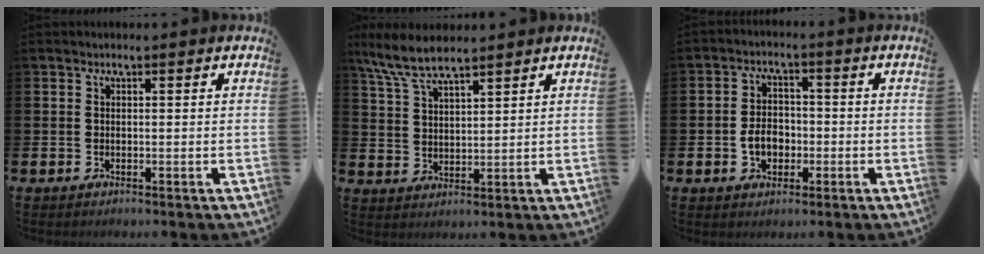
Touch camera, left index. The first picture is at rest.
{"total": 7.2, "force": [6.3, 1.4, 3.2], "torque": [-0.088, -0.014, 0.117]}
{"total": 4.2, "force": [-1.2, 3.1, 2.5], "torque": [-0.043, 0.002, -0.026]}